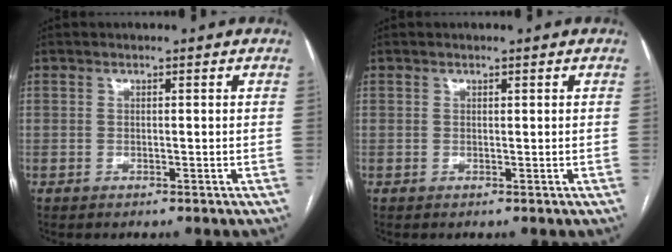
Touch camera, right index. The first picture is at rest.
{"total": 0.0}